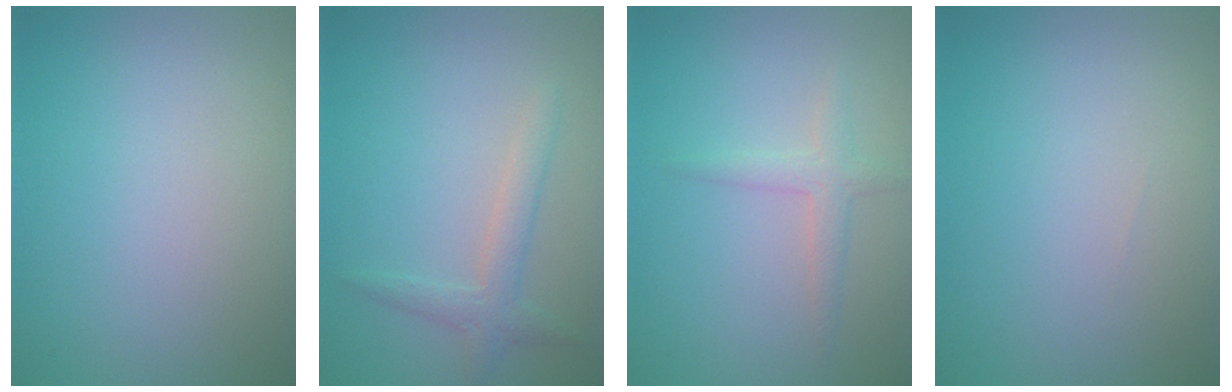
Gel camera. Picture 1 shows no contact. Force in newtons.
{"total": 2.1, "press": 2.1, "slide": 0.1}
{"total": 1.7, "press": 1.7, "slide": 0.1}
{"total": 0.0}